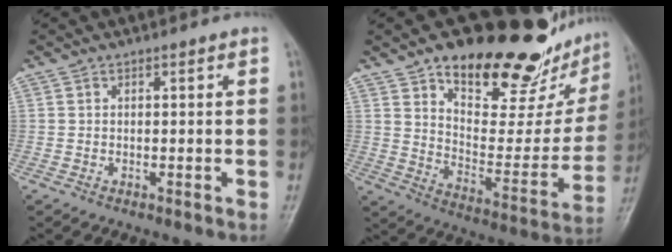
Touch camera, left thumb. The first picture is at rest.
{"total": 27.5, "force": [19.2, 10.9, 16.5], "torque": [-0.189, -0.099, 0.282]}